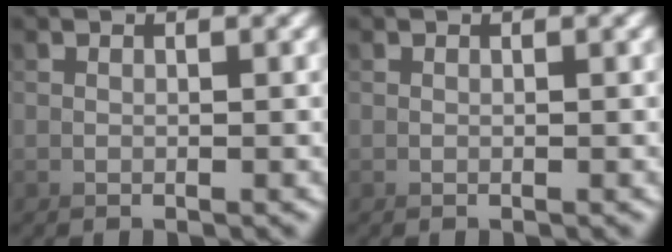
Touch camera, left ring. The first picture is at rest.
{"total": 0.0}